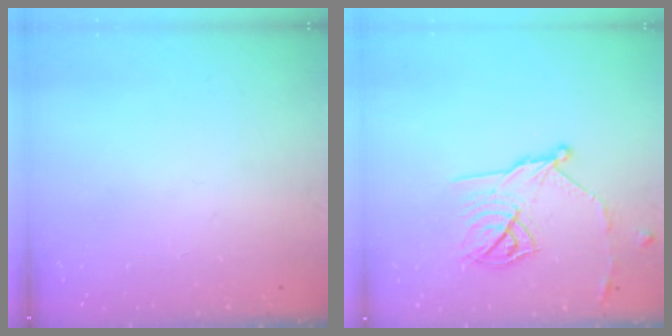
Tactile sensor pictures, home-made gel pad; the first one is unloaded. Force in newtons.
{"total": 14.7, "press": 14.7, "slide": 0.6}